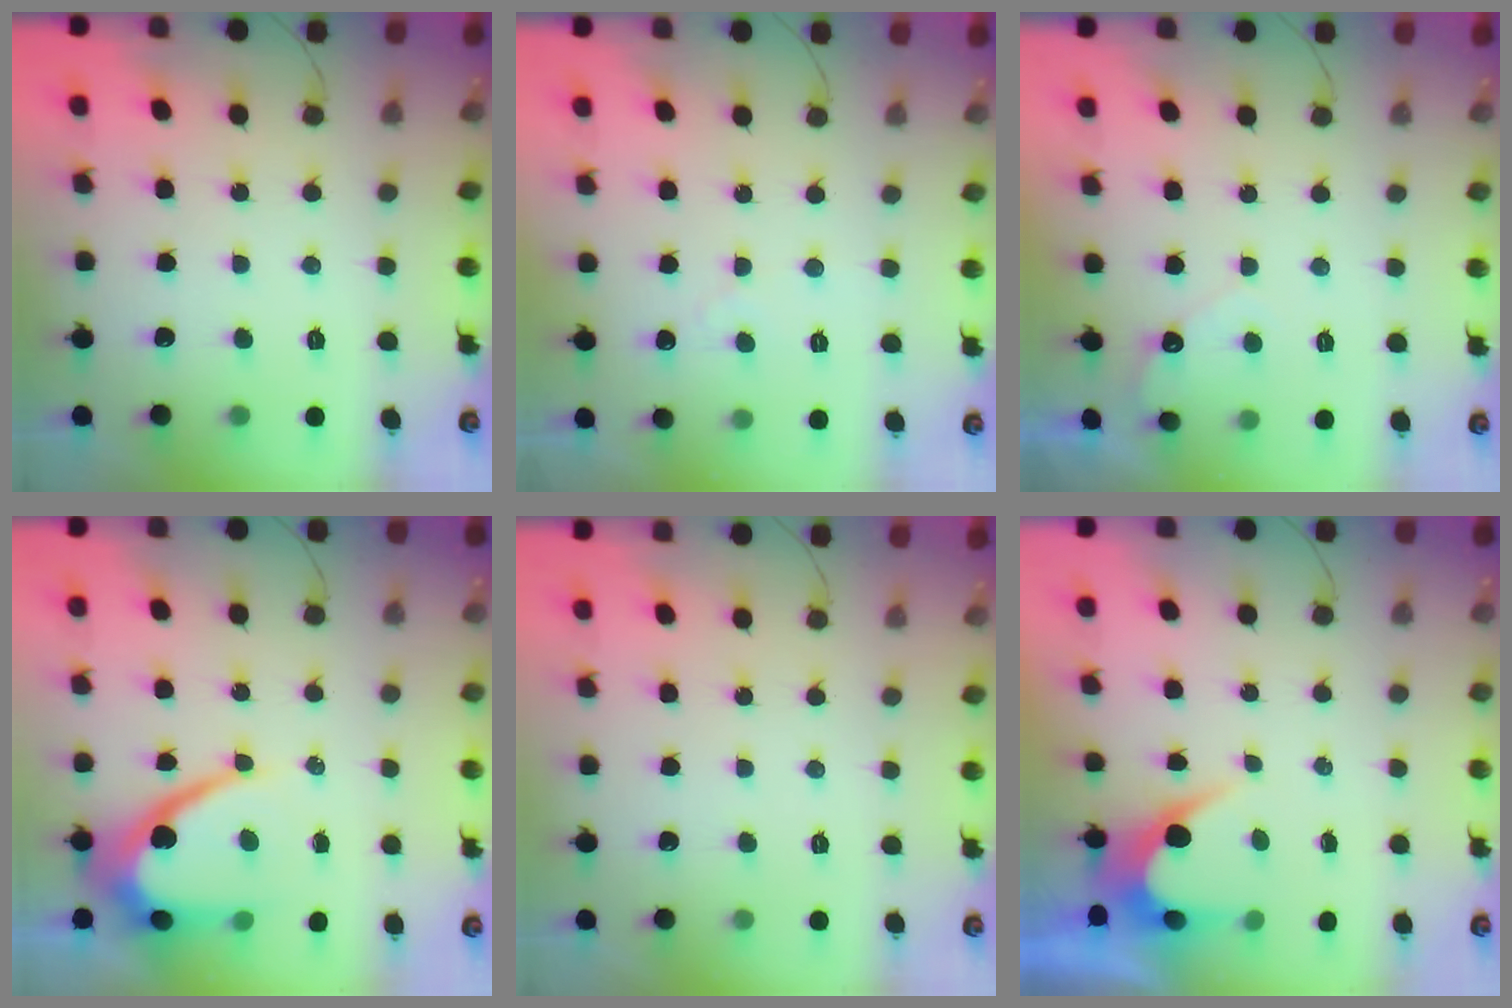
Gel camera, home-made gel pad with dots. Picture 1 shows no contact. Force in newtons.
{"total": 1.9, "press": 1.9, "slide": 0.1}
{"total": 3.7, "press": 3.7, "slide": 0.1}
{"total": 10.8, "press": 10.8, "slide": 1.0}
{"total": 0.0}
{"total": 4.0, "press": 4.0, "slide": 0.2}